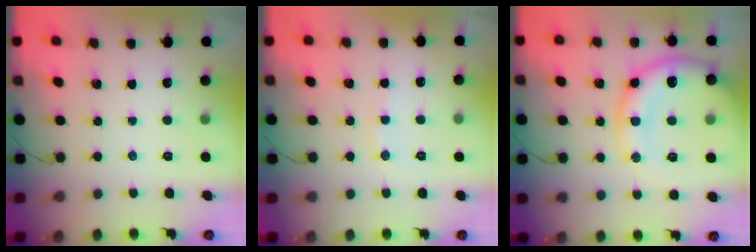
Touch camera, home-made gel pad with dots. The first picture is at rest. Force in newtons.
{"total": 5.8, "press": 5.7, "slide": 1.2}
{"total": 15.4, "press": 15.3, "slide": 2.2}